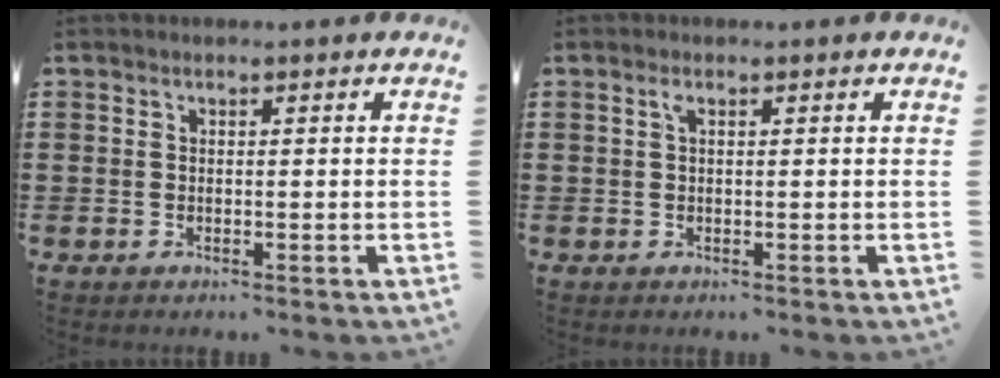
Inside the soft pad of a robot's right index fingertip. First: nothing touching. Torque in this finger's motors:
{"motor_torque": [0.17, -0.12, 0.02, 0.02]}